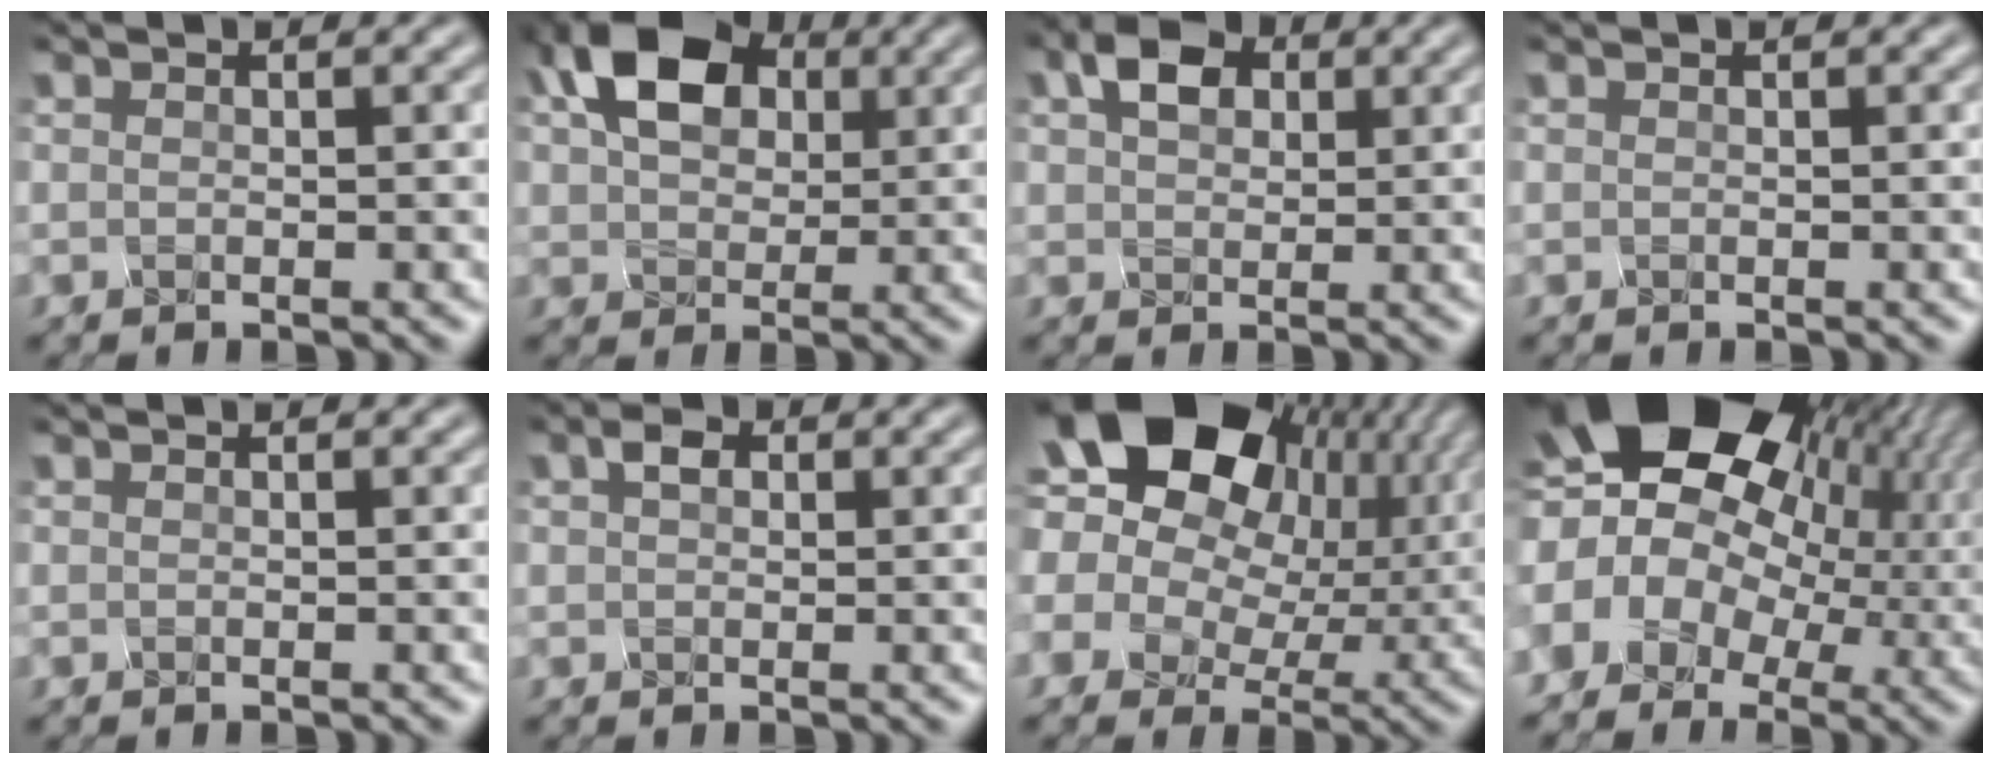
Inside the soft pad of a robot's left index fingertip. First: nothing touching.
{"total": 6.1, "force": [2.9, 4.2, 3.3], "torque": [-0.093, 0.015, 0.072]}
{"total": 1.4, "force": [1.1, 0.9, 0.1], "torque": [-0.023, 0.002, 0.047]}
{"total": 0.0}
{"total": 0.0}
{"total": 0.9, "force": [0.0, -0.6, -0.6], "torque": [-0.009, -0.003, 0.029]}
{"total": 16.0, "force": [5.4, 11.4, 10.0], "torque": [-0.213, 0.023, 0.118]}
{"total": 15.1, "force": [2.0, 11.1, 10.0], "torque": [-0.198, 0.012, 0.072]}